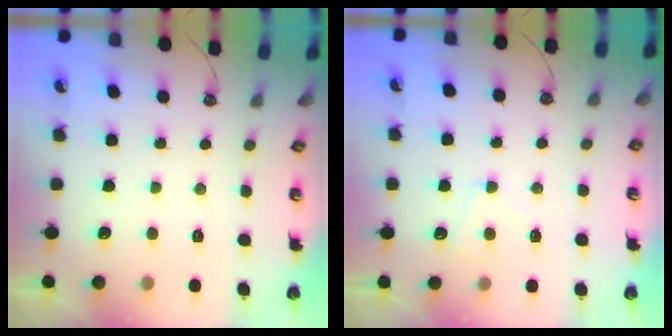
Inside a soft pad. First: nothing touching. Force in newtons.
{"total": 1.3, "press": 1.2, "slide": 0.6}